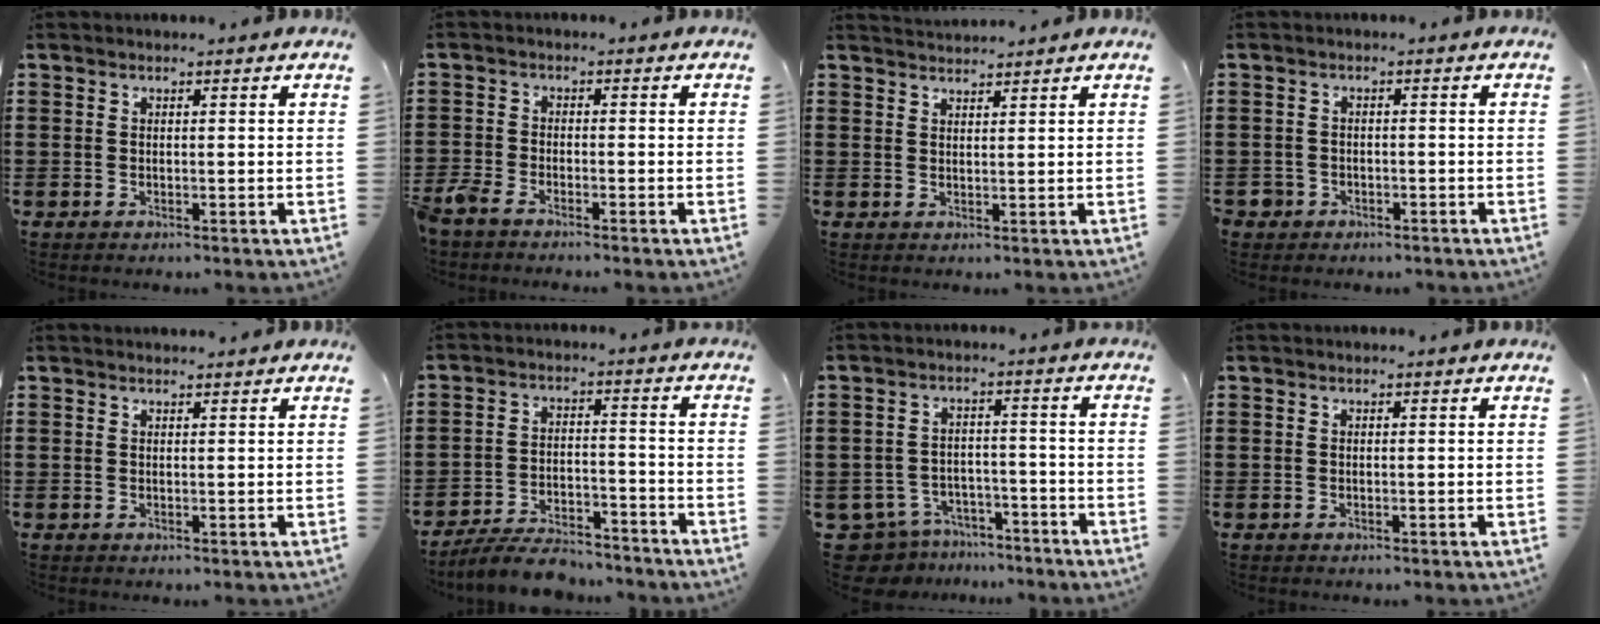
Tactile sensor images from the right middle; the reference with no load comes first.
{"total": 2.8, "force": [-2.5, 0.7, 1.1], "torque": [-0.049, -0.008, -0.059]}
{"total": 1.8, "force": [1.8, 0.1, -0.1], "torque": [-0.004, 0.004, 0.035]}
{"total": 1.8, "force": [-1.4, 1.2, -0.1], "torque": [-0.005, 0.001, -0.033]}
{"total": 0.9, "force": [0.9, 0.0, 0.0], "torque": [0.005, -0.003, 0.015]}
{"total": 6.7, "force": [-6.3, 1.3, 2.0], "torque": [-0.032, 0.012, -0.118]}
{"total": 5.7, "force": [-5.4, 1.6, 0.8], "torque": [-0.044, 0.007, -0.118]}
{"total": 0.0}